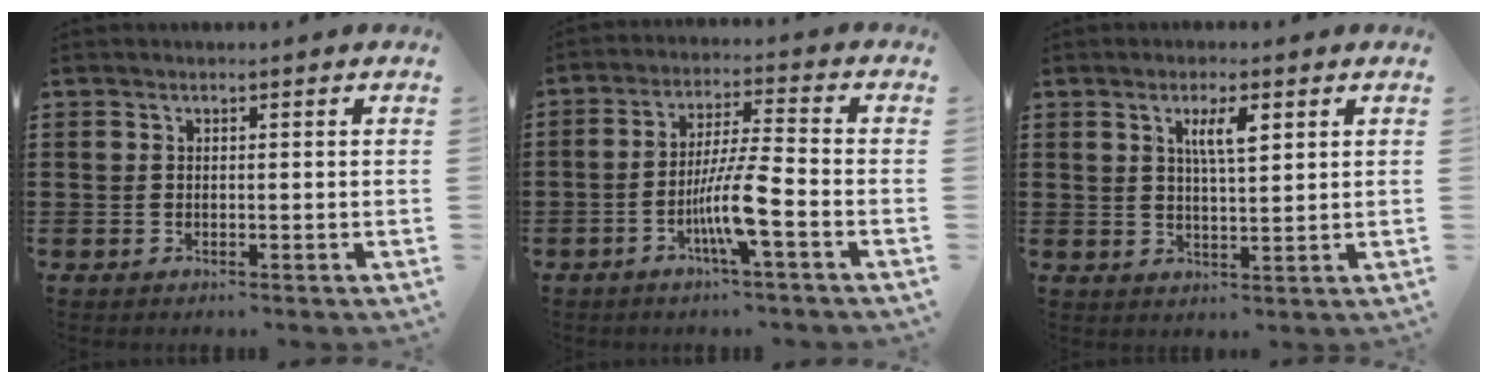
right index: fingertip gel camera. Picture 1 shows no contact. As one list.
[{"total": 7.9, "force": [-3.4, 0.3, 7.2], "torque": [-0.147, -0.013, -0.068]}, {"total": 4.3, "force": [1.8, 1.1, 3.7], "torque": [-0.070, 0.005, 0.025]}]